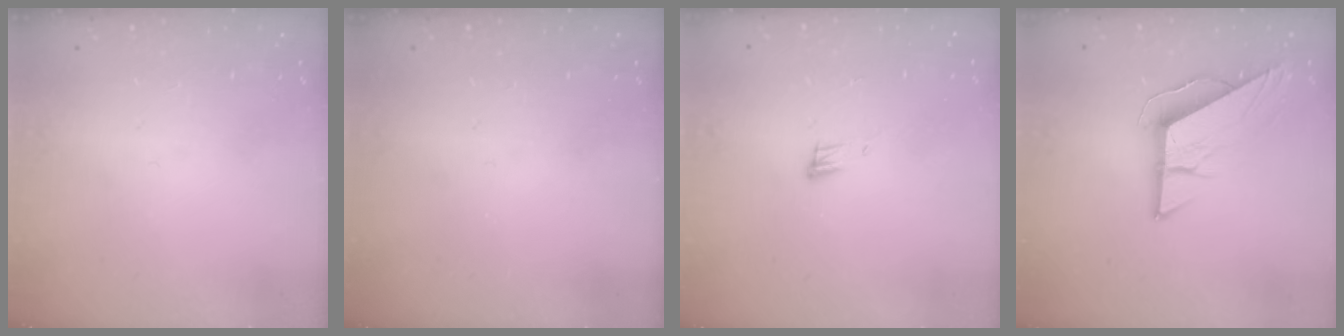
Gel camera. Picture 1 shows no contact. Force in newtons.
{"total": 0.0}
{"total": 4.8, "press": 4.8, "slide": 0.6}
{"total": 9.2, "press": 9.2, "slide": 0.6}